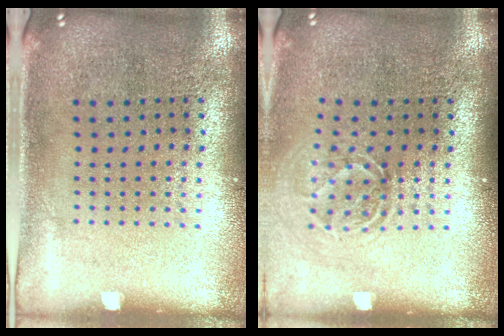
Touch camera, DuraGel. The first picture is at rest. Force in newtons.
{"total": 1.6, "press": 1.2, "slide": 1.1}